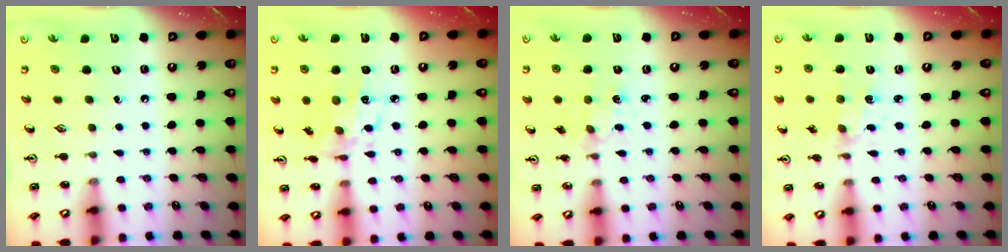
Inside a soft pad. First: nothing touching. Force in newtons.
{"total": 8.5, "press": 8.5, "slide": 0.8}
{"total": 3.0, "press": 3.0, "slide": 0.3}
{"total": 2.4, "press": 2.3, "slide": 0.4}